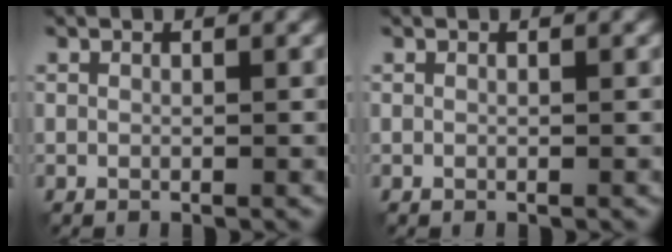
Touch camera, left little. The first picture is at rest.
{"total": 0.0}